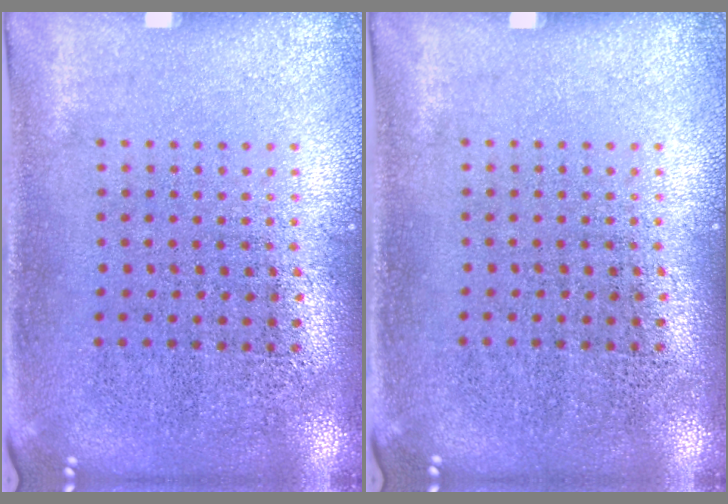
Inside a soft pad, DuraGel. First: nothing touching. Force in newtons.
{"total": 0.0}